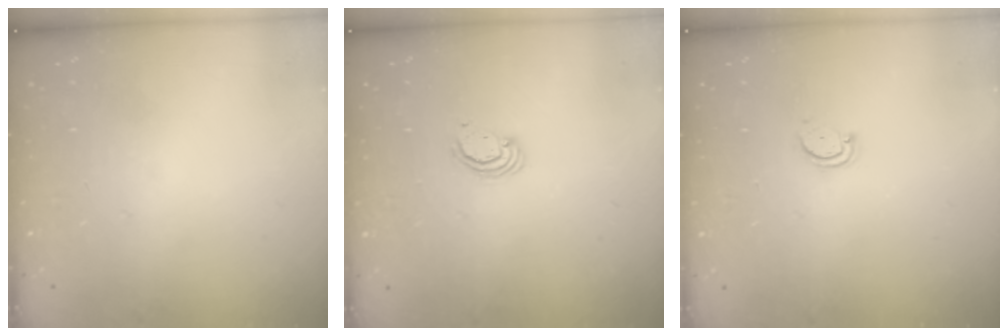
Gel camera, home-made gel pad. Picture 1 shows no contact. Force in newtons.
{"total": 2.3, "press": 2.3, "slide": 0.2}
{"total": 2.8, "press": 2.8, "slide": 0.3}